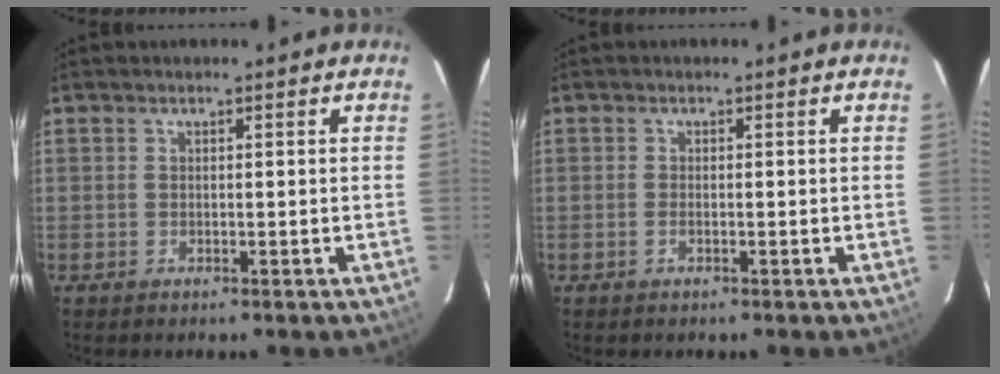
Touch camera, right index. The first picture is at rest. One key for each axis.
{"total": 0.9, "fx": -0.4, "fy": 0.3, "fz": 0.7, "tx": -0.014, "ty": 0.001, "tz": -0.008}